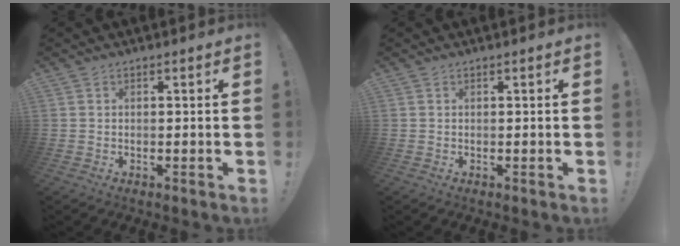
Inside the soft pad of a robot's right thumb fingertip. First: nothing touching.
{"total": 0.0}